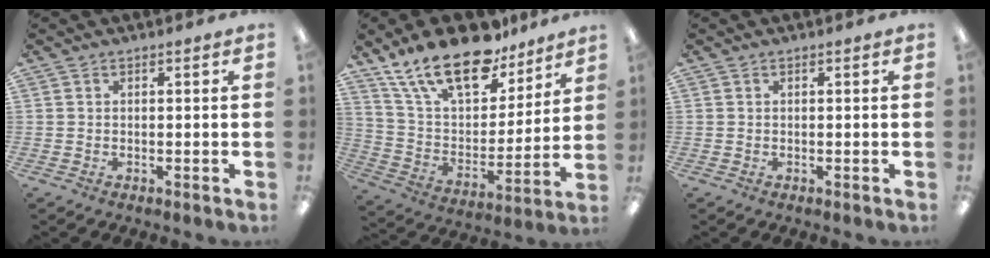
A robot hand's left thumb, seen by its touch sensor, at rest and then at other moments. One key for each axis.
{"total": 22.0, "fx": 16.0, "fy": 9.3, "fz": 11.8, "tx": -0.222, "ty": -0.087, "tz": 0.287}
{"total": 0.0}